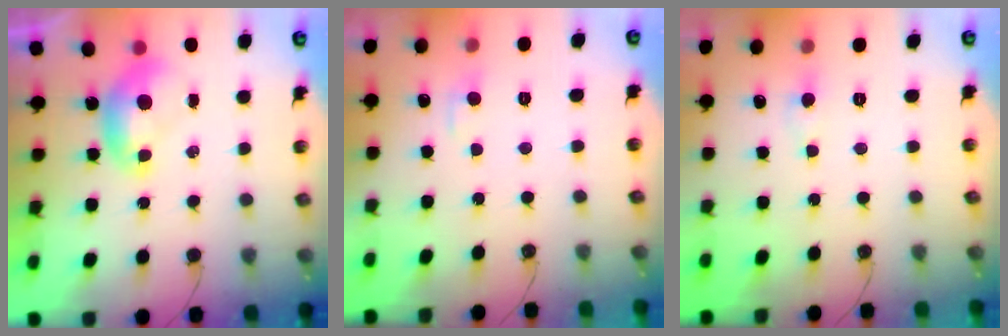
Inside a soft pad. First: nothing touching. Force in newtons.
{"total": 1.1, "press": 0.8, "slide": 0.8}
{"total": 0.5, "press": 0.4, "slide": 0.4}